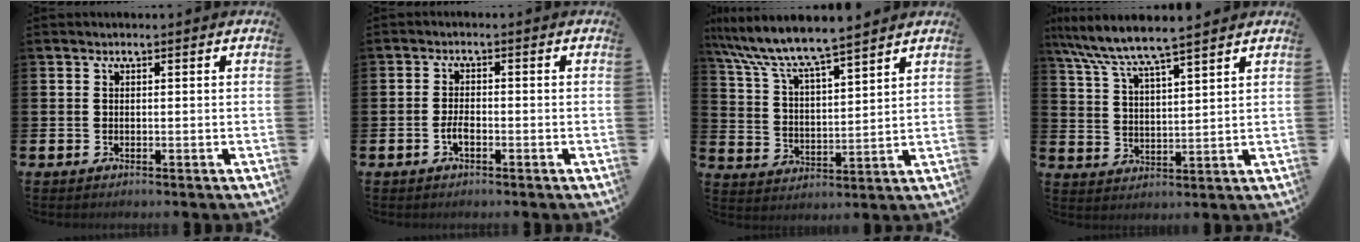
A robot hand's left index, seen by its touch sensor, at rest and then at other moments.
{"total": 2.0, "force": [-0.9, 0.9, 1.6], "torque": [-0.024, 0.000, -0.019]}
{"total": 8.1, "force": [7.6, 0.6, 2.7], "torque": [-0.085, -0.049, 0.132]}
{"total": 6.9, "force": [6.5, 0.2, 2.4], "torque": [-0.072, -0.036, 0.112]}